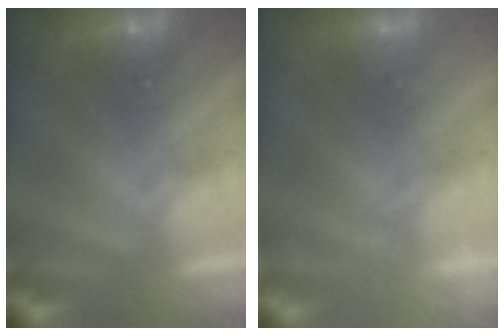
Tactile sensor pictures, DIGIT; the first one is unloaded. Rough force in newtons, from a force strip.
{"total": 2.1}